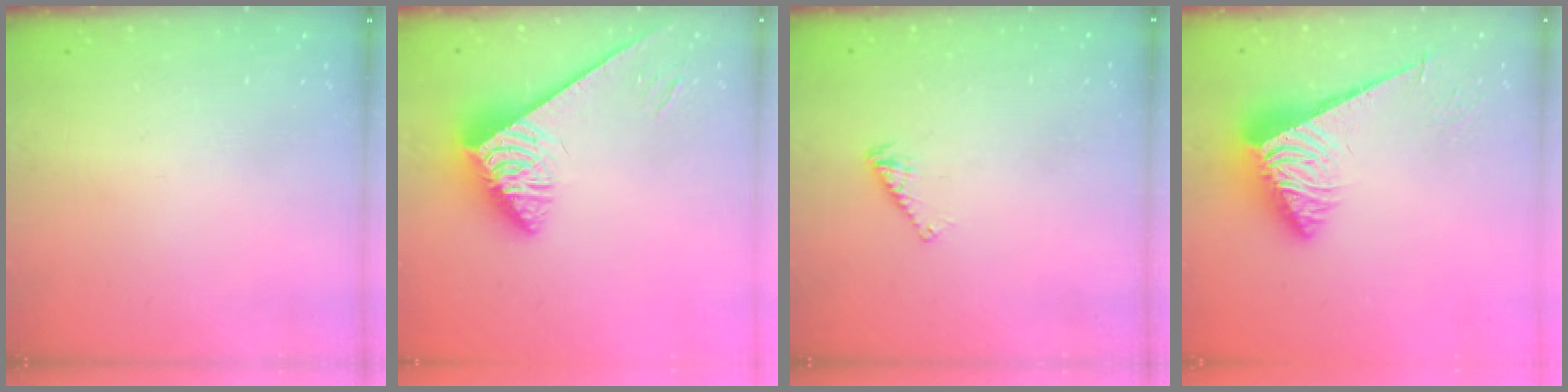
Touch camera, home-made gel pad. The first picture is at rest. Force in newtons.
{"total": 3.7, "press": 3.7, "slide": 0.6}
{"total": 3.3, "press": 3.2, "slide": 0.6}
{"total": 7.3, "press": 7.2, "slide": 0.6}